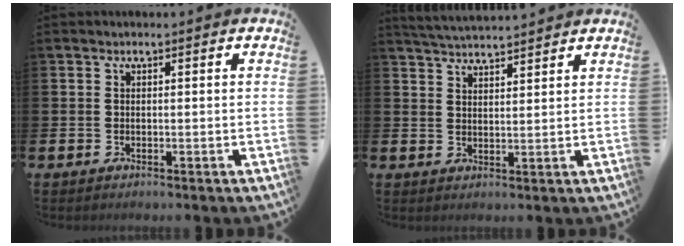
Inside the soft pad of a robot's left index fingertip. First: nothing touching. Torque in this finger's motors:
{"motor_torque": [0.47, -0.91, 0.27, 0.04]}